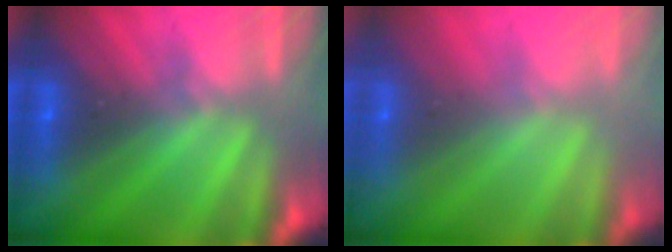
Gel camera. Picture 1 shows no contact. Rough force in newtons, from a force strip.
{"total": 2.7}